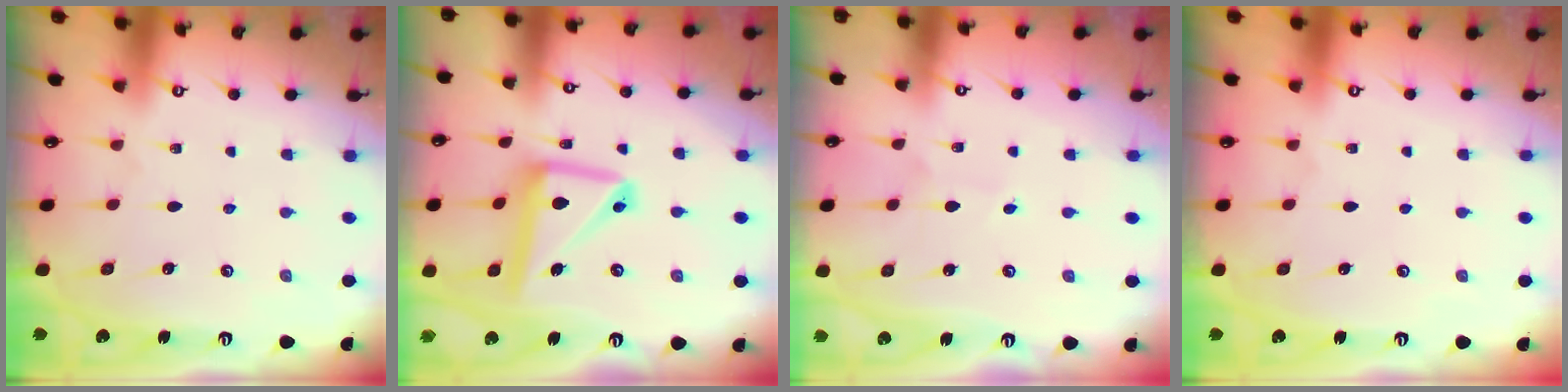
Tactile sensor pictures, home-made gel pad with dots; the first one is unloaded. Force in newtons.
{"total": 13.6, "press": 13.5, "slide": 1.5}
{"total": 2.3, "press": 2.3, "slide": 0.2}
{"total": 0.0}